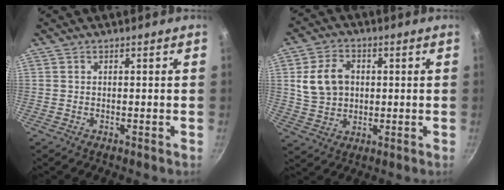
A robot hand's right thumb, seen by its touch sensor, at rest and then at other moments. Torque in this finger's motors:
{"motor_torque": [-0.42, 0.94, 0.31, -0.24, 0.08]}